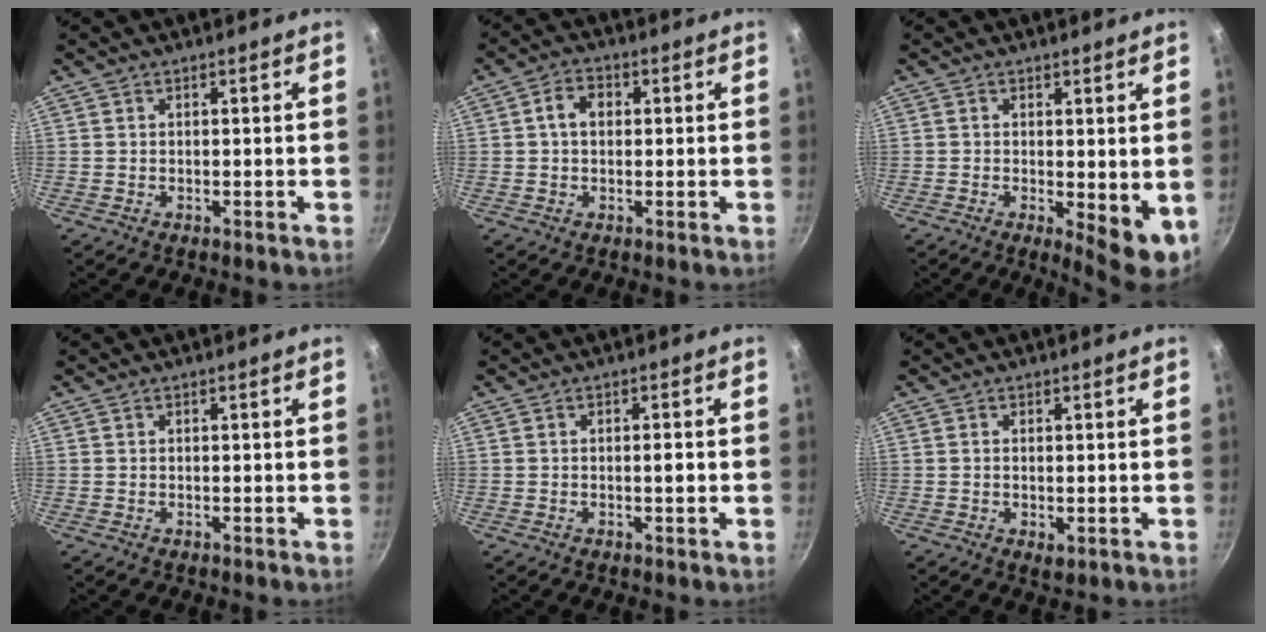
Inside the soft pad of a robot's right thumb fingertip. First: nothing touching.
{"total": 4.6, "force": [0.7, 3.4, 3.0], "torque": [-0.039, 0.010, 0.005]}
{"total": 6.9, "force": [-0.4, 2.6, 6.4], "torque": [-0.080, -0.010, 0.000]}
{"total": 0.0}
{"total": 1.7, "force": [-0.2, 0.5, 1.7], "torque": [-0.025, 0.002, -0.004]}
{"total": 2.0, "force": [-0.1, 1.0, 1.7], "torque": [-0.027, -0.006, 0.000]}